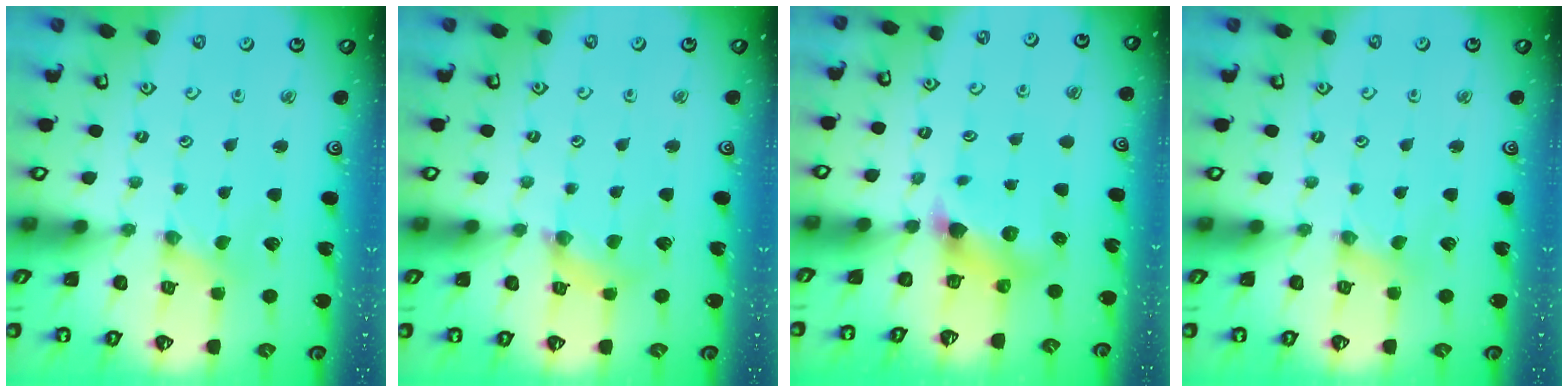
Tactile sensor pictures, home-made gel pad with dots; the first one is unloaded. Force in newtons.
{"total": 3.7, "press": 3.6, "slide": 0.5}
{"total": 6.0, "press": 6.0, "slide": 0.2}
{"total": 1.1, "press": 1.1, "slide": 0.2}